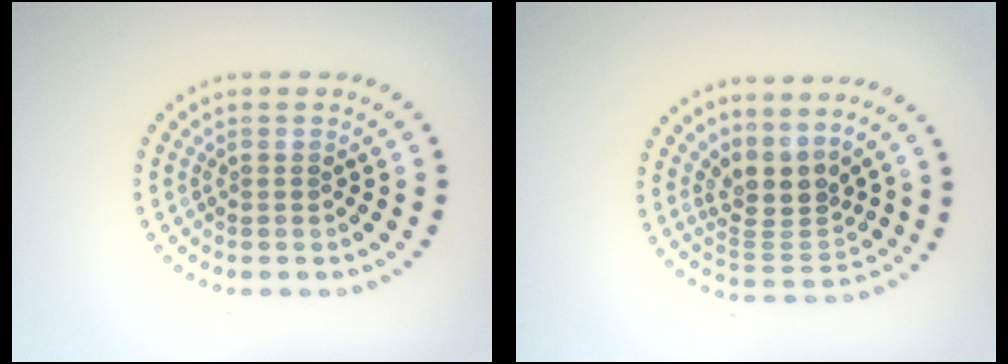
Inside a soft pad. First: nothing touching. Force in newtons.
{"total": 3.4, "press": 2.5, "slide": 2.3}